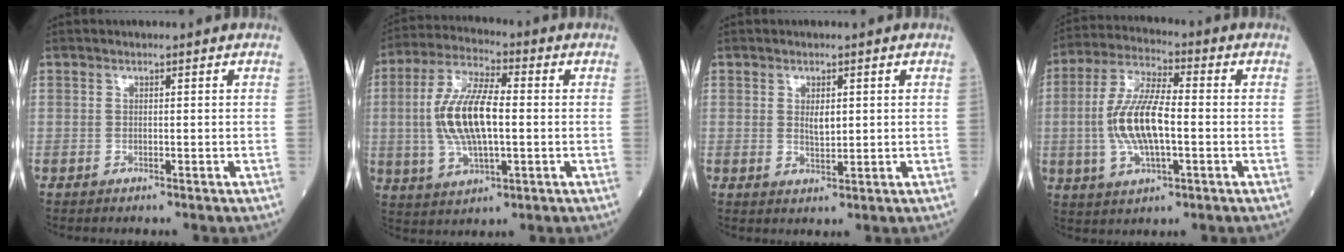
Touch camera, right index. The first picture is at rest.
{"total": 12.4, "force": [-0.1, 4.0, 11.8], "torque": [-0.250, 0.006, 0.000]}
{"total": 2.4, "force": [0.6, 1.0, 2.1], "torque": [-0.039, -0.005, 0.013]}
{"total": 11.7, "force": [-1.1, 3.5, 11.1], "torque": [-0.235, 0.004, -0.019]}